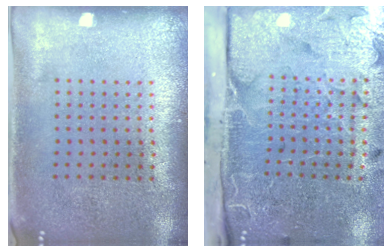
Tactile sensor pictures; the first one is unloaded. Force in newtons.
{"total": 5.1, "press": 3.9, "slide": 3.3}